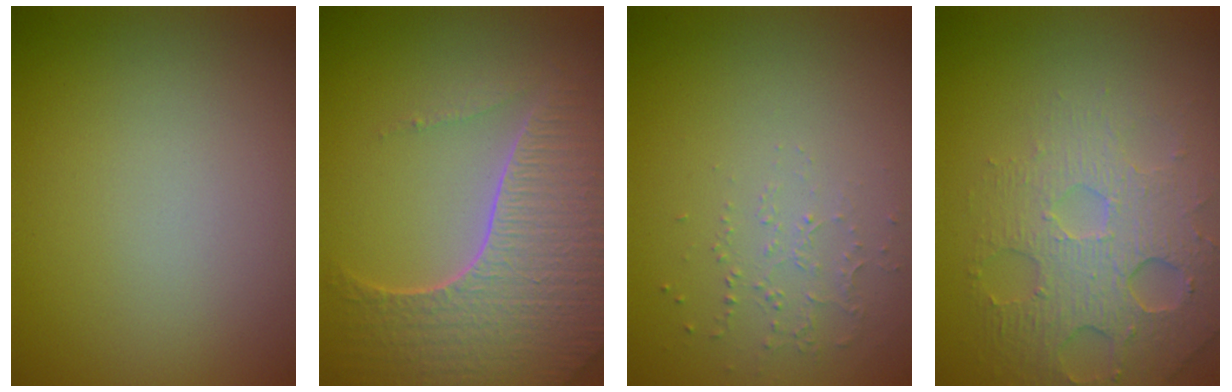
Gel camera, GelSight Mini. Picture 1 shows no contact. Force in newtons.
{"total": 7.0, "press": 5.0, "slide": 4.9}
{"total": 1.0, "press": 0.6, "slide": 0.8}
{"total": 4.8, "press": 4.0, "slide": 2.5}